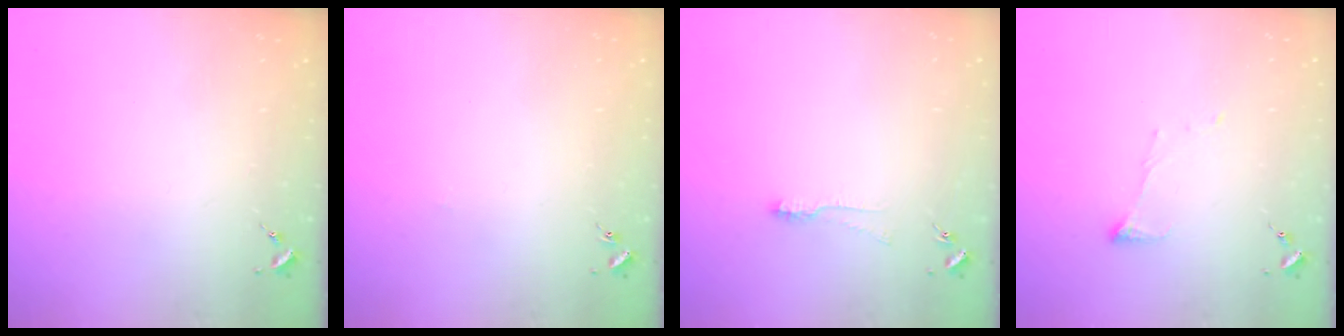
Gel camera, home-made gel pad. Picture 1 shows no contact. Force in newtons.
{"total": 1.1, "press": 1.1, "slide": 0.2}
{"total": 5.7, "press": 5.7, "slide": 0.5}
{"total": 5.5, "press": 5.5, "slide": 0.4}